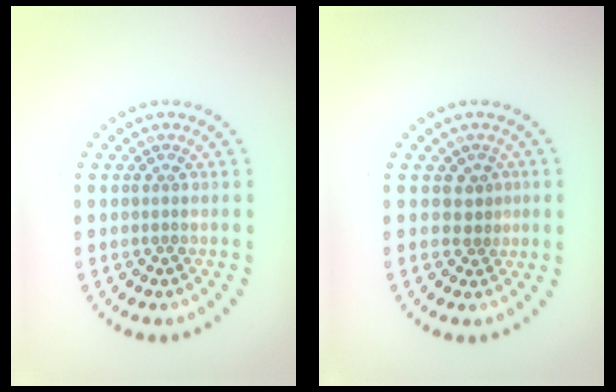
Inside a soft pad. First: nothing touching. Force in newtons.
{"total": 1.5, "press": 1.2, "slide": 1.0}